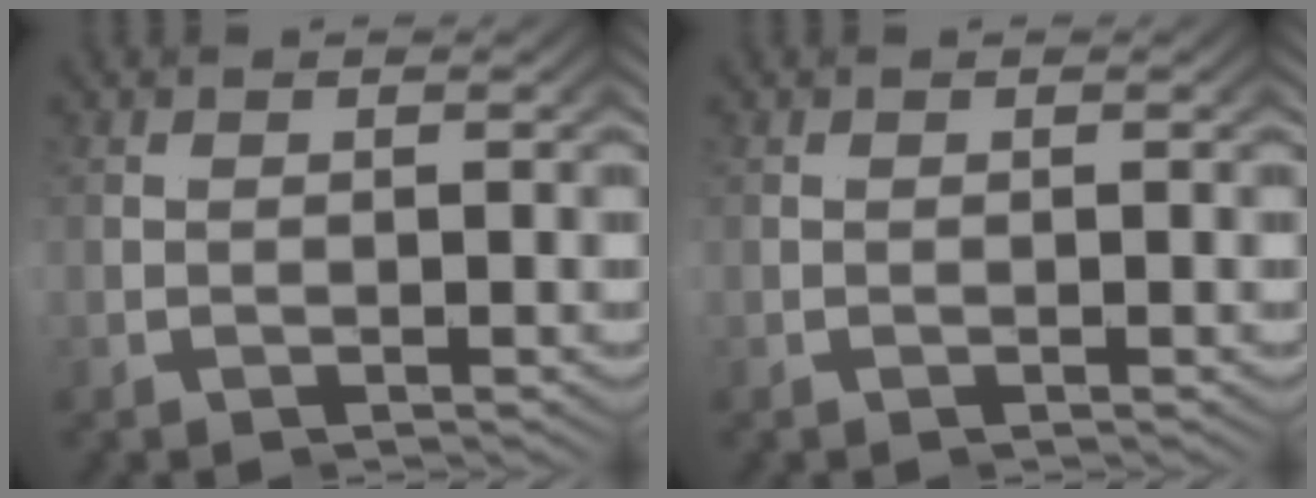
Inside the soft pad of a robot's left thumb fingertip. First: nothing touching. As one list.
[{"total": 0.0}]